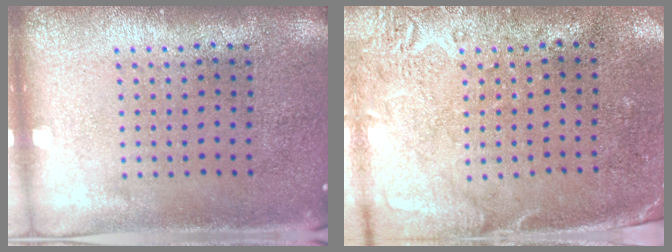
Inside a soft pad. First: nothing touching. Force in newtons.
{"total": 2.7, "press": 2.3, "slide": 1.5}